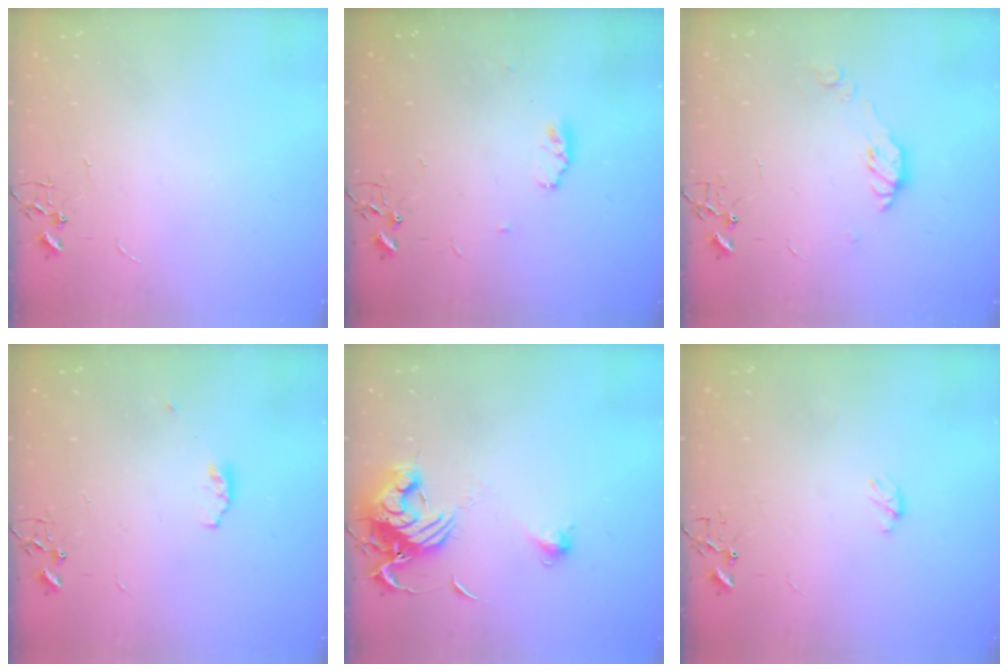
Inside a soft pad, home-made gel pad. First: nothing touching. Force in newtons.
{"total": 4.5, "press": 4.4, "slide": 0.6}
{"total": 7.6, "press": 7.6, "slide": 0.4}
{"total": 3.6, "press": 3.5, "slide": 0.8}
{"total": 11.6, "press": 11.6, "slide": 1.3}
{"total": 3.3, "press": 3.3, "slide": 0.3}